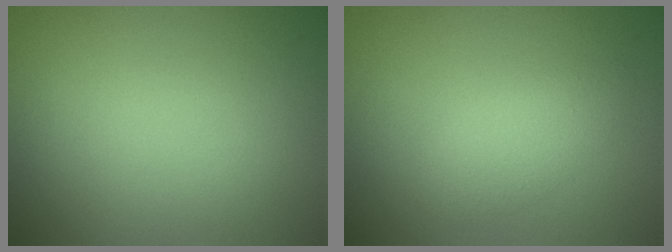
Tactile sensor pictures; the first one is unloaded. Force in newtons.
{"total": 2.3, "press": 2.3, "slide": 0.1}